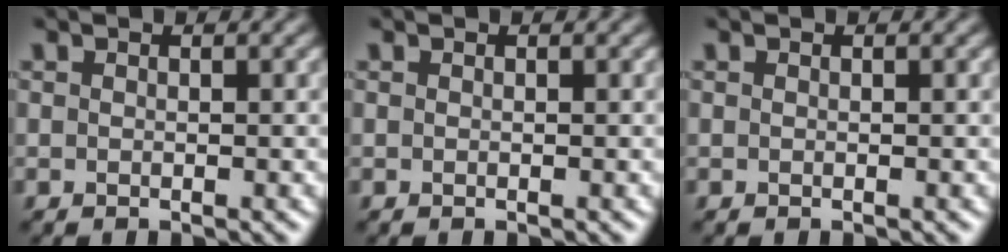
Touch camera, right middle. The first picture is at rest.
{"total": 0.0}
{"total": 0.0}